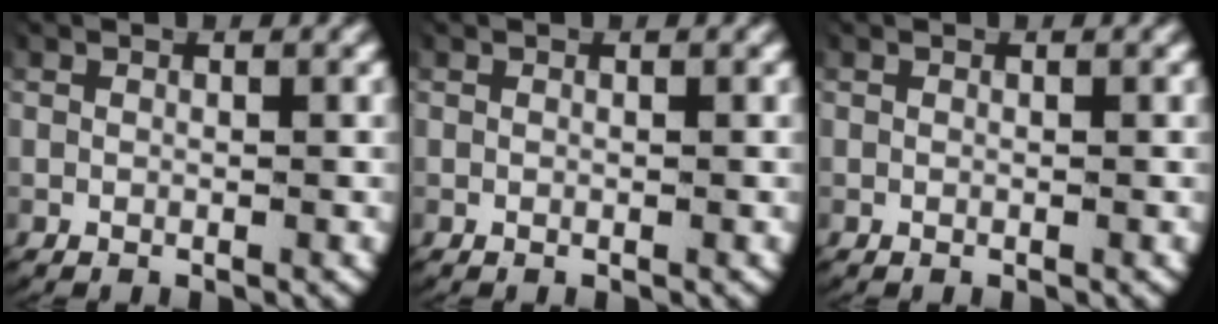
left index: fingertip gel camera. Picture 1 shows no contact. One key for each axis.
{"total": 0.0}
{"total": 0.0}